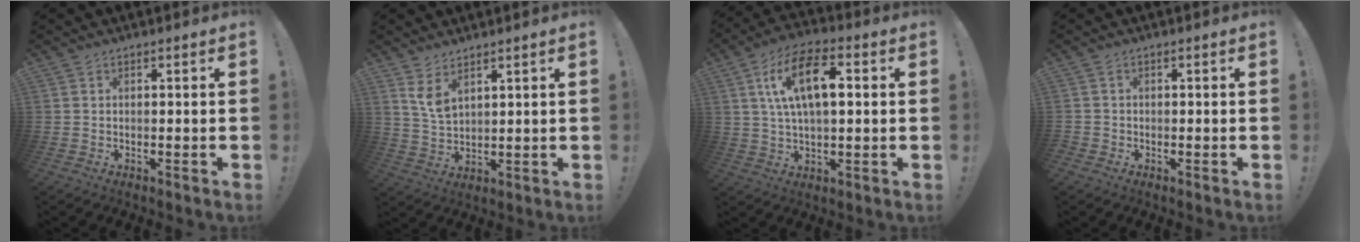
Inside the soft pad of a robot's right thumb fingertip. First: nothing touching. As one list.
[{"total": 6.0, "force": [4.1, 2.4, 3.7], "torque": [-0.061, -0.027, 0.075]}, {"total": 14.8, "force": [3.7, 7.2, 12.4], "torque": [-0.215, 0.015, 0.065]}, {"total": 1.2, "force": [-0.8, 0.9, 0.3], "torque": [-0.006, 0.005, -0.014]}]